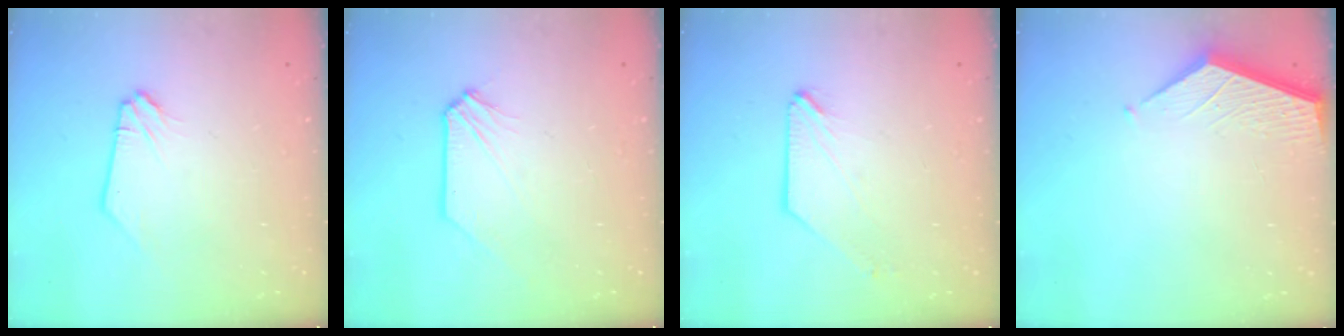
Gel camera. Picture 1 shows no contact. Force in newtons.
{"total": 0.0}
{"total": 0.0}
{"total": 3.8, "press": 3.8, "slide": 0.2}